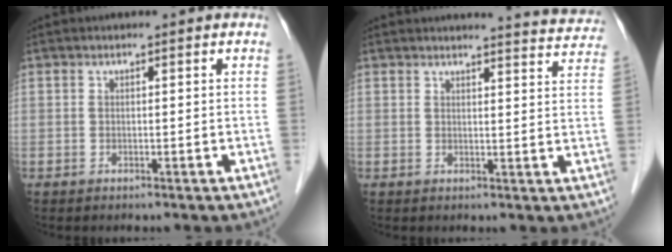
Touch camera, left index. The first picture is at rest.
{"total": 8.6, "force": [8.6, 0.2, 0.9], "torque": [-0.003, -0.032, 0.076]}